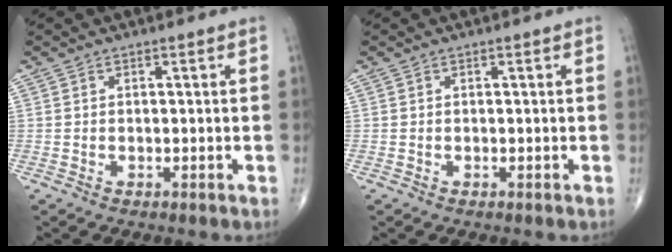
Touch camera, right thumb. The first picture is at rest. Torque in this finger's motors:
{"motor_torque": [0.00, 0.00, 0.00, 0.00, 0.00]}